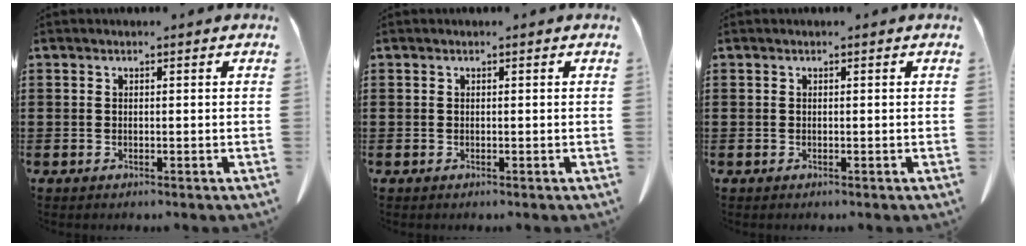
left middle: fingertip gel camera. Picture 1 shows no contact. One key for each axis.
{"total": 0.0}
{"total": 0.0}